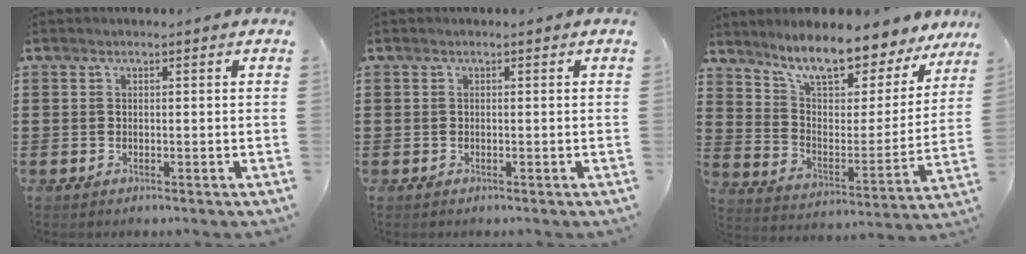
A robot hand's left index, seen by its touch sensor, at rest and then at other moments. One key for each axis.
{"total": 0.0}
{"total": 10.0, "fx": 8.7, "fy": 1.7, "fz": 4.5, "tx": -0.103, "ty": -0.067, "tz": 0.147}